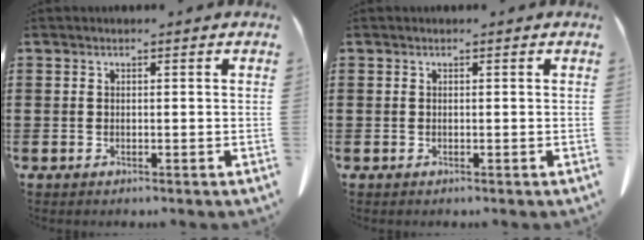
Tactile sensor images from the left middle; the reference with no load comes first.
{"total": 0.0}